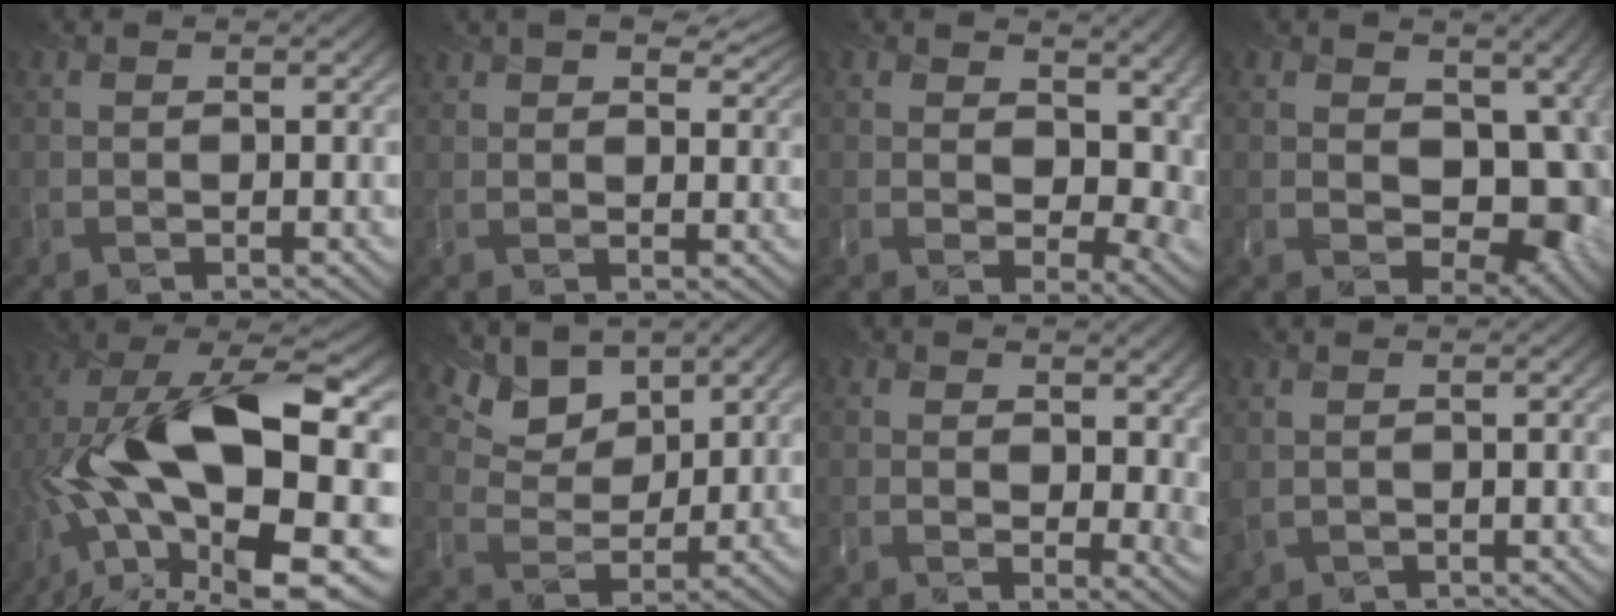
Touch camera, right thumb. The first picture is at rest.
{"total": 5.4, "force": [3.8, 2.4, 3.0], "torque": [-0.043, -0.004, 0.060]}
{"total": 9.2, "force": [1.2, 6.2, 6.7], "torque": [-0.117, -0.027, 0.040]}
{"total": 11.6, "force": [0.3, 8.1, 8.3], "torque": [-0.129, -0.035, 0.023]}
{"total": 20.8, "force": [-1.8, 8.2, 19.1], "torque": [-0.344, 0.002, -0.031]}
{"total": 7.6, "force": [5.6, 3.9, 3.3], "torque": [-0.078, -0.004, 0.110]}
{"total": 7.6, "force": [1.7, 5.4, 5.1], "torque": [-0.061, -0.014, 0.047]}
{"total": 1.1, "force": [0.3, 0.6, 0.9], "torque": [-0.030, -0.005, 0.011]}